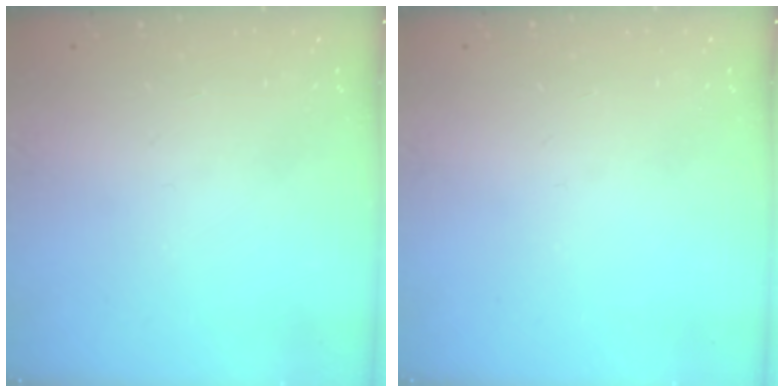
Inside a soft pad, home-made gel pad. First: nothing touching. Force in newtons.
{"total": 0.0}